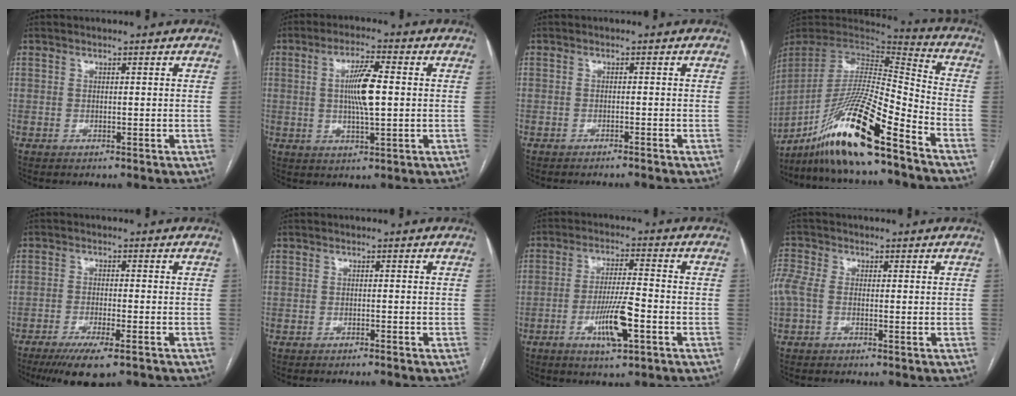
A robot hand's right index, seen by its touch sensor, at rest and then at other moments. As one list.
[{"total": 7.3, "force": [0.5, 0.8, 7.2], "torque": [-0.137, 0.002, 0.008]}, {"total": 2.2, "force": [-1.9, -0.9, 0.6], "torque": [-0.005, 0.003, -0.029]}, {"total": 19.6, "force": [-13.8, 0.5, 13.9], "torque": [-0.294, -0.019, -0.258]}, {"total": 8.2, "force": [-5.9, 0.7, 5.6], "torque": [-0.089, -0.018, -0.092]}, {"total": 1.6, "force": [-1.4, -0.6, 0.4], "torque": [-0.007, 0.002, -0.020]}, {"total": 8.6, "force": [-3.4, 0.6, 7.9], "torque": [-0.149, -0.007, -0.061]}, {"total": 4.6, "force": [-0.4, 2.6, 3.8], "torque": [-0.116, 0.021, -0.008]}]